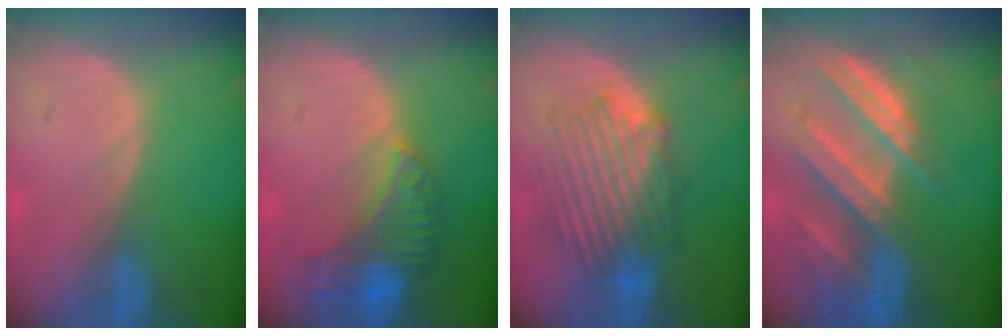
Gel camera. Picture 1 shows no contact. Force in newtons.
{"total": 8.1, "press": 7.3, "slide": 3.5}
{"total": 8.9, "press": 8.6, "slide": 2.2}
{"total": 9.5, "press": 8.4, "slide": 4.3}